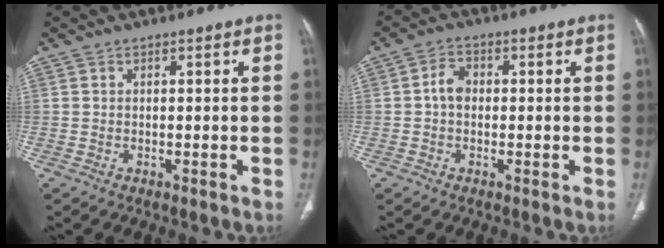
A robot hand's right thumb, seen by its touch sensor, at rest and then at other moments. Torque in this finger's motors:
{"motor_torque": [-0.27, 0.12, 0.58, -0.36, 0.01]}